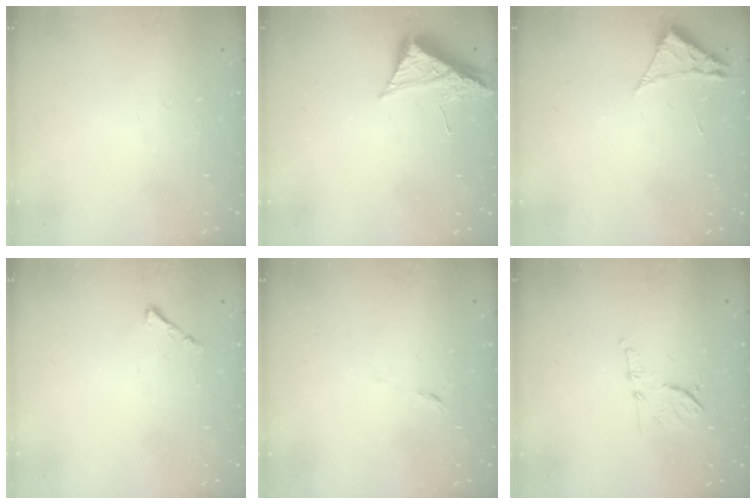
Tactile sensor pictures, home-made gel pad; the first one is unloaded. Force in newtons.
{"total": 7.9, "press": 7.9, "slide": 0.8}
{"total": 2.3, "press": 2.3, "slide": 0.4}
{"total": 3.3, "press": 3.3, "slide": 0.6}
{"total": 3.9, "press": 3.8, "slide": 0.9}
{"total": 8.3, "press": 8.3, "slide": 1.1}